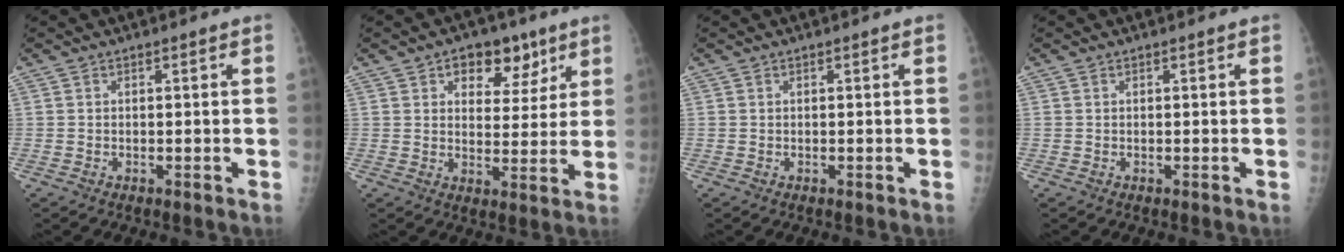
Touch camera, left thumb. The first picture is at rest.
{"total": 9.4, "force": [5.1, 6.0, 5.2], "torque": [-0.031, -0.018, 0.070]}
{"total": 0.0}
{"total": 0.0}